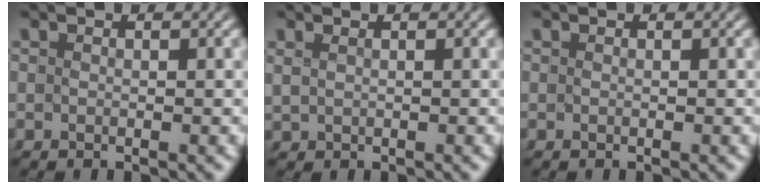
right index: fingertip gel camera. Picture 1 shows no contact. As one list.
[{"total": 0.8, "force": [0.4, -0.6, -0.4], "torque": [0.004, -0.005, 0.016]}, {"total": 0.0}]